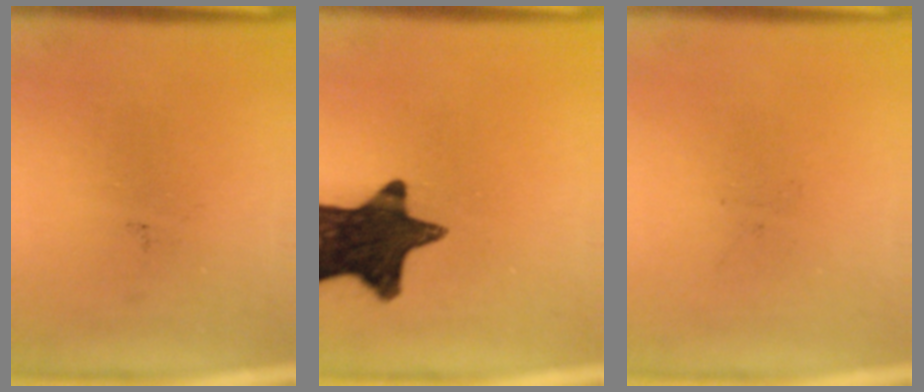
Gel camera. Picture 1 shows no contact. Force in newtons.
{"total": 15.3}
{"total": 0.0}